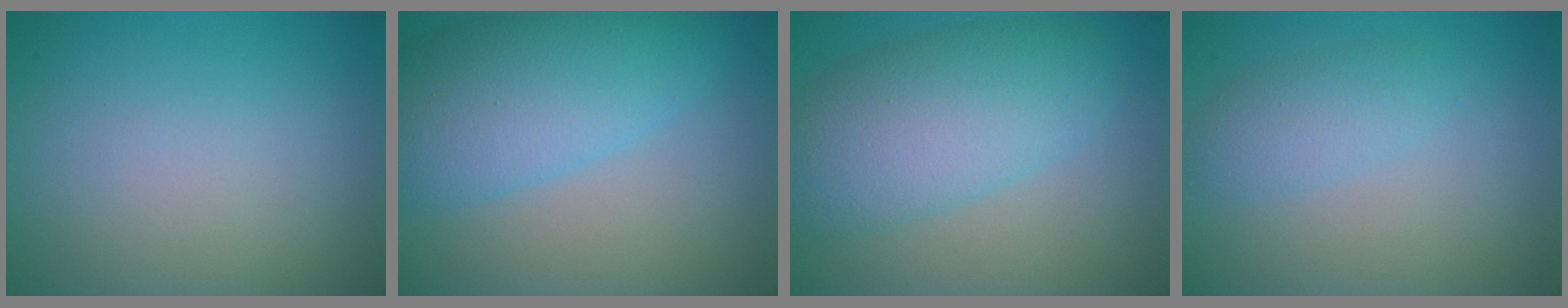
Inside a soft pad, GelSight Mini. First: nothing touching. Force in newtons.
{"total": 7.6, "press": 7.6, "slide": 0.3}
{"total": 7.4, "press": 7.4, "slide": 0.5}
{"total": 2.4, "press": 2.4, "slide": 0.1}